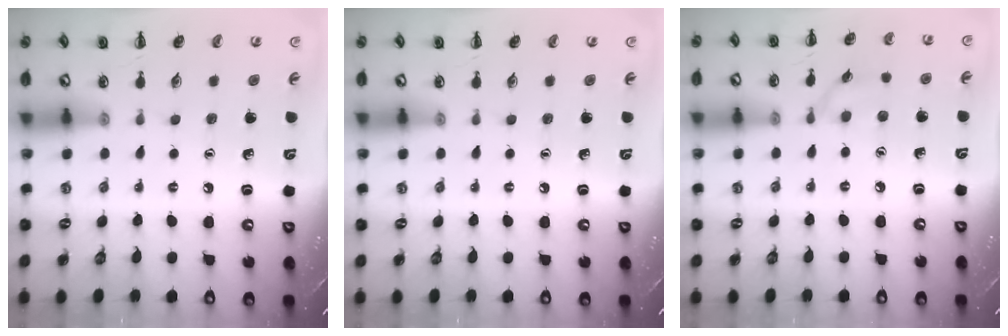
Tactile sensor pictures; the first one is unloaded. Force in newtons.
{"total": 0.0}
{"total": 6.0, "press": 6.0, "slide": 0.6}